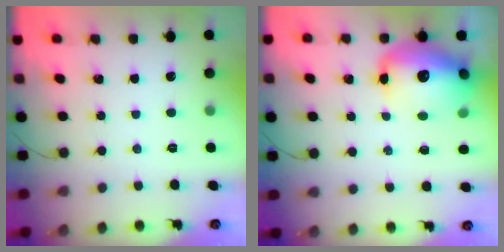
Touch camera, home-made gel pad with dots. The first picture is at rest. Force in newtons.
{"total": 15.0, "press": 14.7, "slide": 3.2}